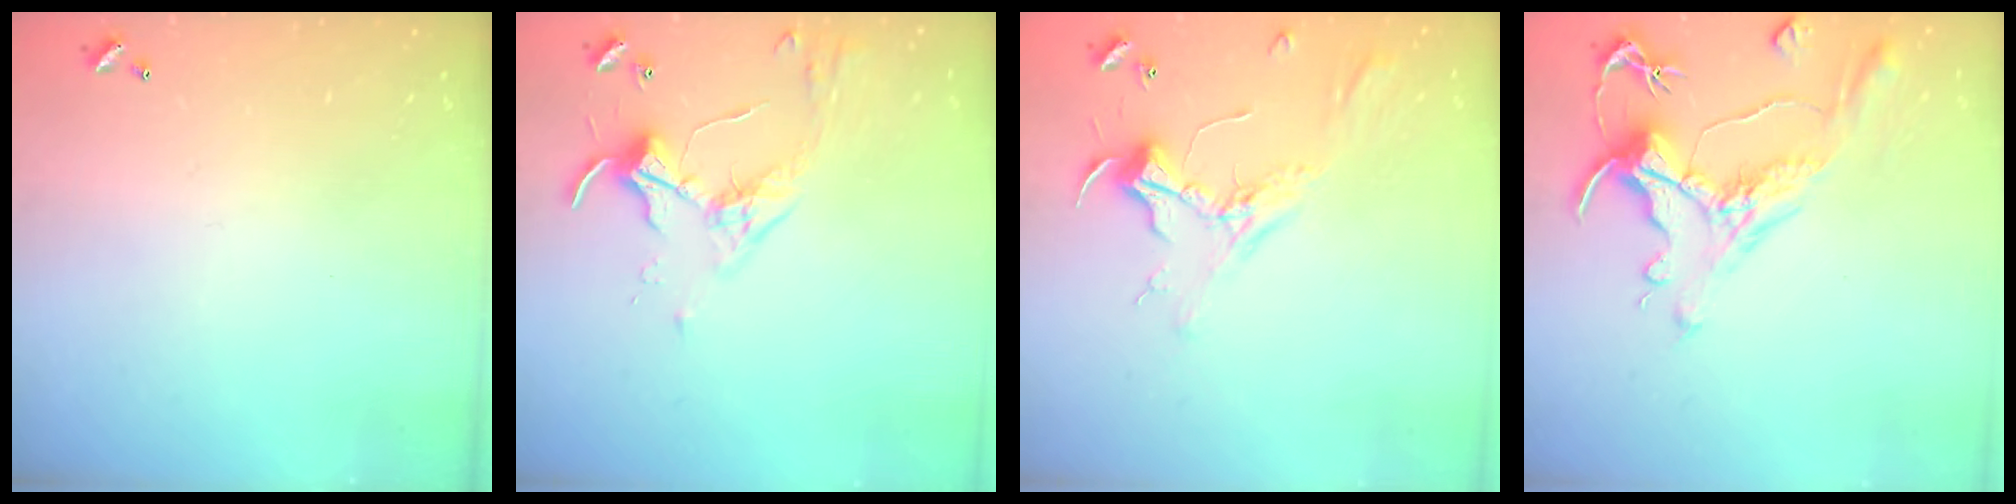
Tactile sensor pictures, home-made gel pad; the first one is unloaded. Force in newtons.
{"total": 3.6, "press": 3.5, "slide": 0.7}
{"total": 2.3, "press": 2.2, "slide": 0.9}
{"total": 1.5, "press": 0.4, "slide": 1.5}